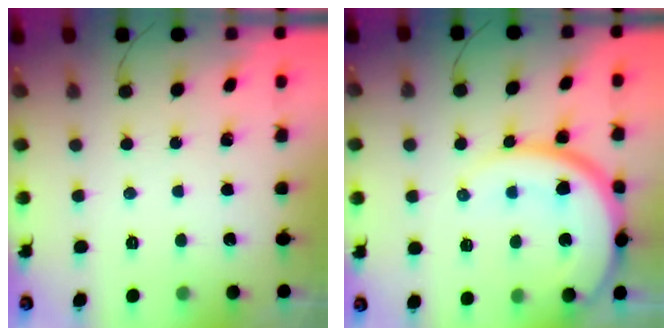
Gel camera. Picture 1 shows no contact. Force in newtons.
{"total": 15.2, "press": 15.1, "slide": 1.4}